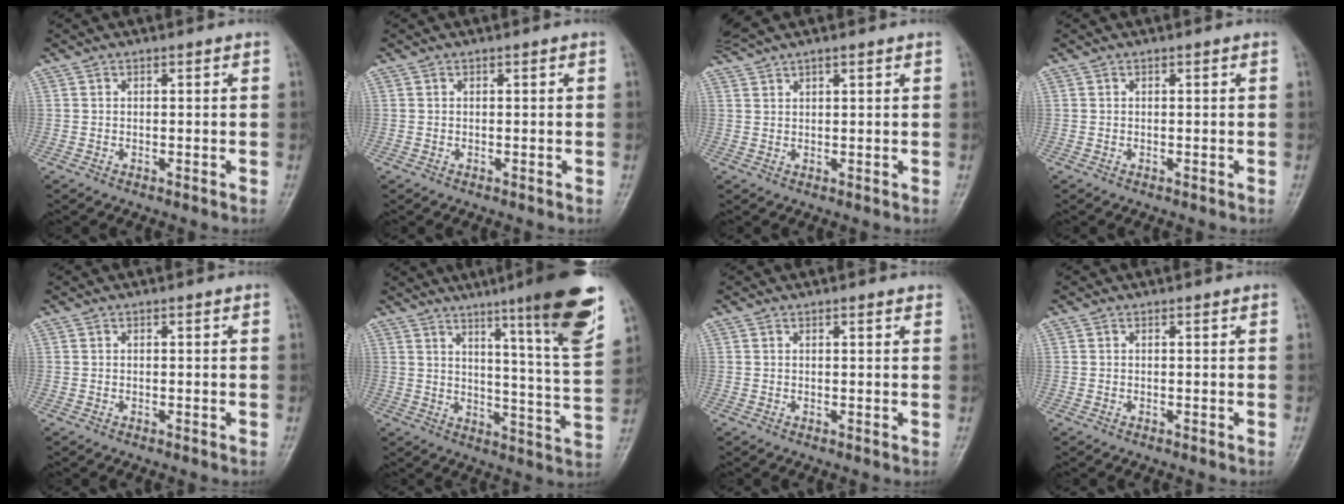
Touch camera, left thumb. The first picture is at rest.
{"total": 0.0}
{"total": 3.9, "force": [3.1, 0.3, 2.2], "torque": [-0.053, 0.018, 0.066]}
{"total": 0.0}
{"total": 0.0}
{"total": 18.5, "force": [10.9, 0.8, 15.0], "torque": [-0.192, -0.058, 0.149]}
{"total": 1.1, "force": [0.8, 0.3, 0.8], "torque": [-0.010, -0.002, 0.008]}
{"total": 0.0}